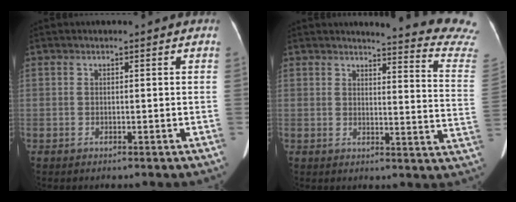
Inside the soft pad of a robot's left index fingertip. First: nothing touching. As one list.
[{"total": 17.1, "force": [16.7, -1.3, 3.2], "torque": [-0.028, -0.155, 0.158]}]